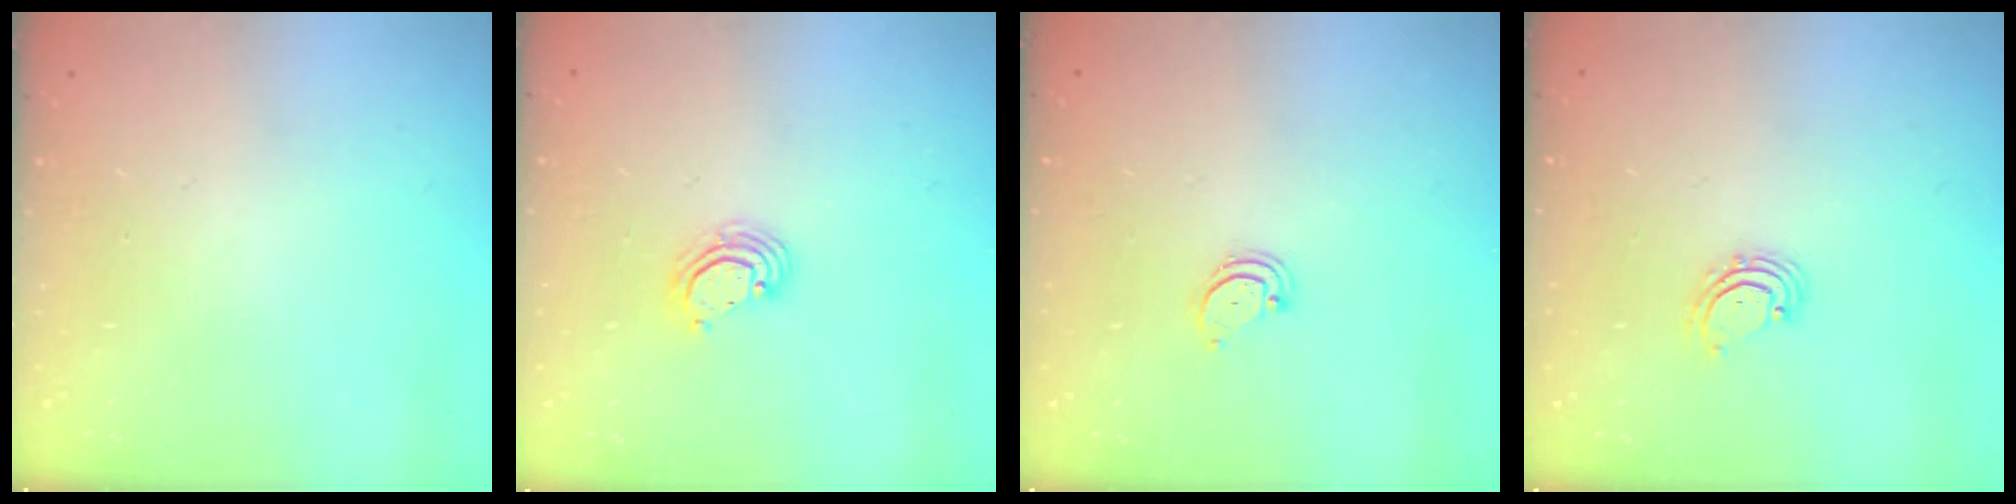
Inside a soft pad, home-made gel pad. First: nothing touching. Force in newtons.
{"total": 3.6, "press": 3.6, "slide": 0.2}
{"total": 2.2, "press": 2.2, "slide": 0.3}
{"total": 2.8, "press": 2.8, "slide": 0.2}